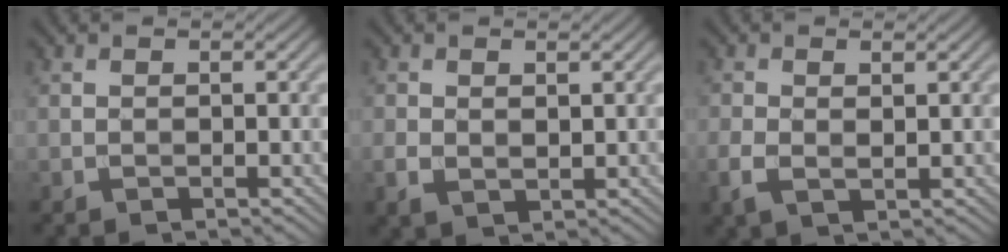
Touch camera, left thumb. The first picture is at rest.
{"total": 2.2, "force": [0.1, 1.5, 1.6], "torque": [-0.036, -0.007, 0.008]}
{"total": 2.7, "force": [0.1, 1.3, 2.3], "torque": [-0.056, -0.005, 0.002]}